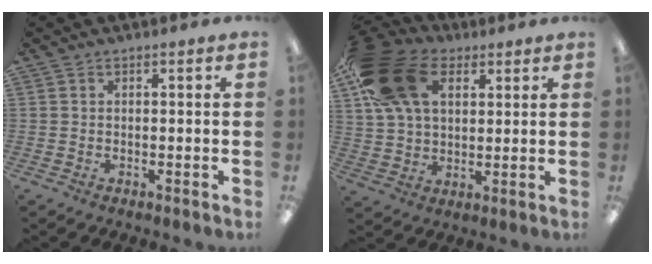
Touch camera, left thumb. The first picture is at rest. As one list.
[{"total": 19.3, "force": [7.8, 12.3, 12.6], "torque": [-0.260, -0.001, 0.144]}]